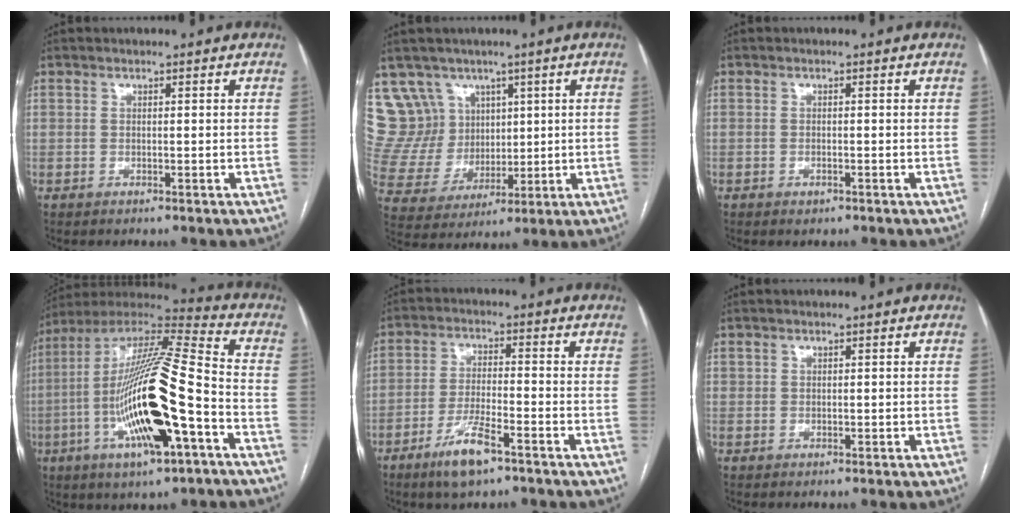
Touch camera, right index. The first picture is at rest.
{"total": 11.4, "force": [6.8, 9.1, 1.5], "torque": [-0.049, 0.051, 0.149]}
{"total": 0.9, "force": [-0.5, 0.4, 0.5], "torque": [-0.010, -0.001, -0.004]}
{"total": 23.1, "force": [-6.4, 3.4, 22.0], "torque": [-0.436, -0.020, -0.111]}
{"total": 7.5, "force": [-4.8, 1.3, 5.7], "torque": [-0.114, -0.010, -0.085]}
{"total": 0.8, "force": [0.4, 0.7, 0.2], "torque": [0.001, 0.002, 0.007]}